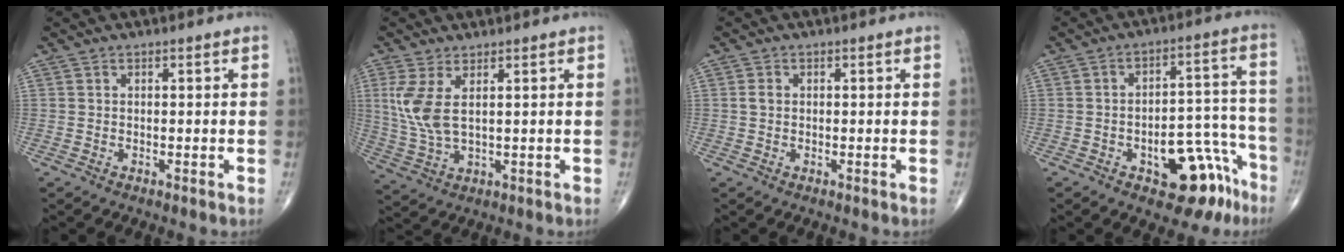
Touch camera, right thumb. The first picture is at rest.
{"total": 7.7, "force": [2.1, 3.1, 6.7], "torque": [-0.161, -0.013, 0.053]}
{"total": 1.3, "force": [0.1, 1.0, 0.8], "torque": [-0.014, 0.003, 0.002]}
{"total": 14.2, "force": [-7.7, 7.0, 9.7], "torque": [-0.074, 0.072, -0.096]}